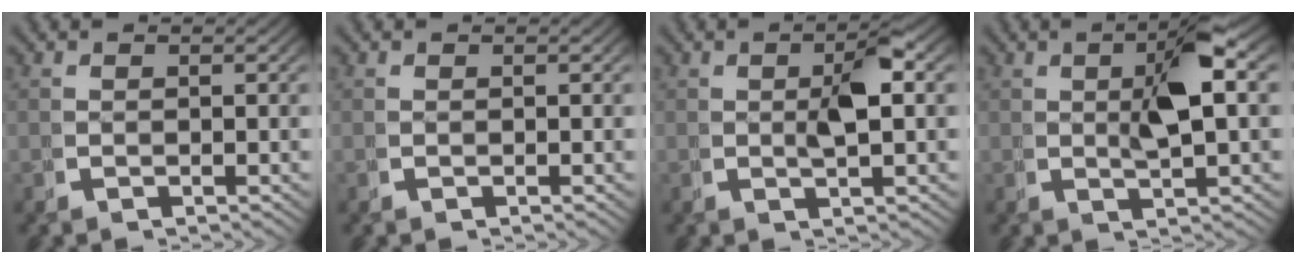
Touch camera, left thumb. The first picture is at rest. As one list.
[{"total": 0.0}, {"total": 3.5, "force": [0.6, 1.1, 3.3], "torque": [-0.057, 0.006, 0.009]}, {"total": 5.3, "force": [1.2, 1.3, 5.0], "torque": [-0.081, 0.012, 0.019]}]